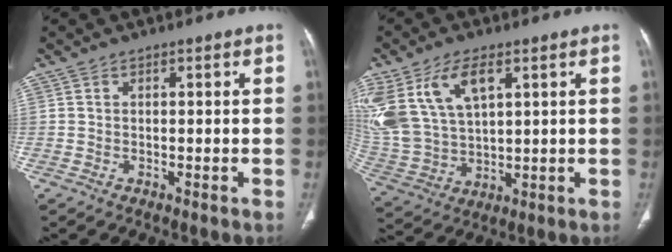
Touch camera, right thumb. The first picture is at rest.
{"total": 15.9, "force": [7.0, 8.6, 11.4], "torque": [-0.240, -0.016, 0.151]}